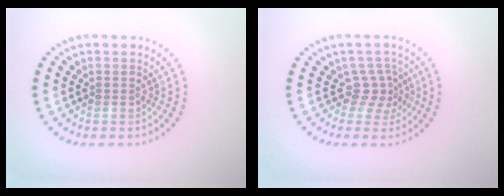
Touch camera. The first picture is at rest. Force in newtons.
{"total": 2.3, "press": 1.5, "slide": 1.7}